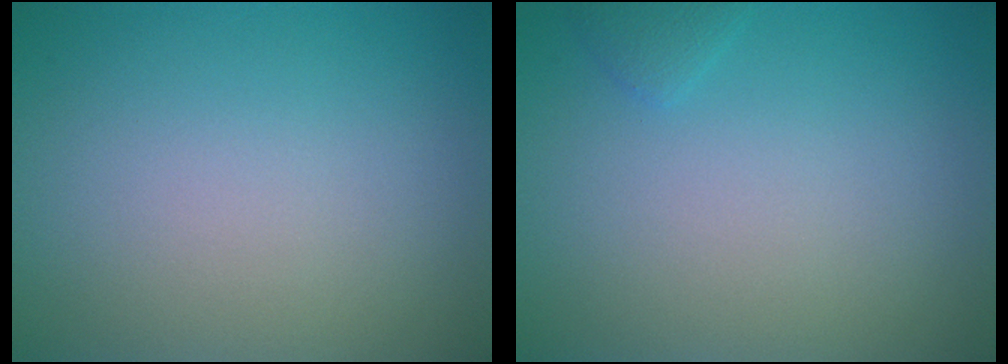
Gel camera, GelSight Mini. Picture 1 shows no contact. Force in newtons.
{"total": 0.7, "press": 0.7, "slide": 0.1}